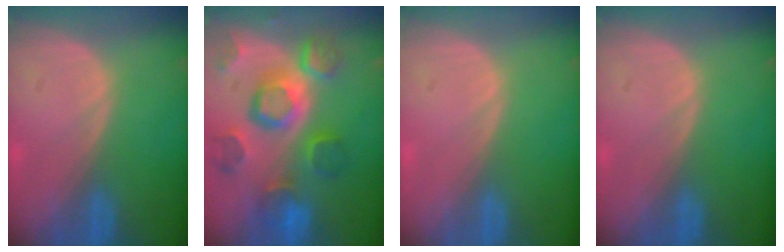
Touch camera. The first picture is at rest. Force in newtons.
{"total": 12.1, "press": 10.5, "slide": 6.0}
{"total": 0.0}
{"total": 0.0}